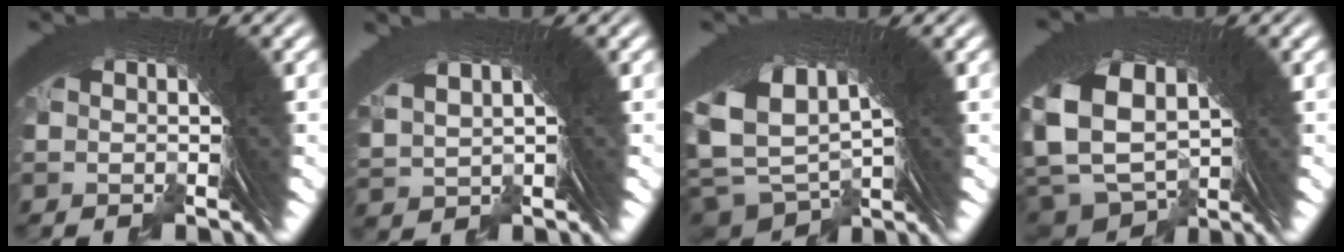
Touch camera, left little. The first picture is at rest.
{"total": 2.7, "force": [1.5, 1.8, 1.2], "torque": [-0.031, 0.001, 0.036]}
{"total": 7.7, "force": [1.5, 5.8, 4.9], "torque": [-0.129, -0.027, 0.043]}
{"total": 7.6, "force": [-0.6, 6.5, 3.9], "torque": [-0.112, -0.044, 0.012]}